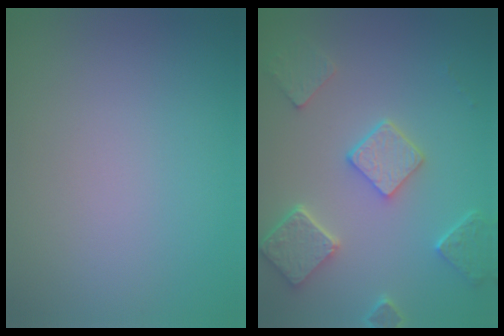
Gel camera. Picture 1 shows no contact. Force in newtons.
{"total": 4.9, "press": 3.9, "slide": 2.9}